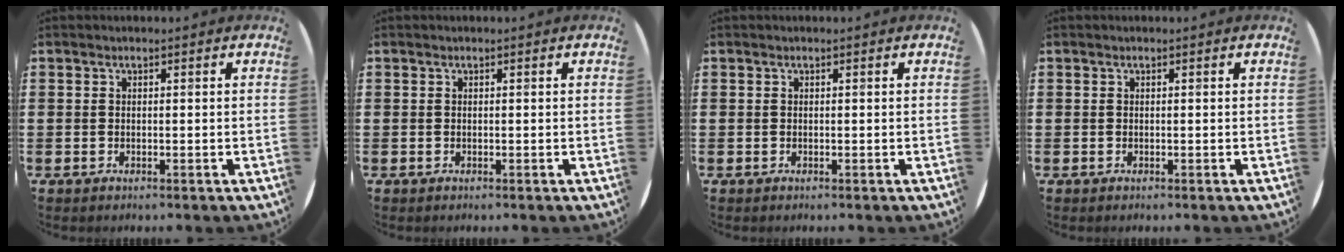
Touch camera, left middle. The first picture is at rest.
{"total": 0.0}
{"total": 0.0}
{"total": 0.0}